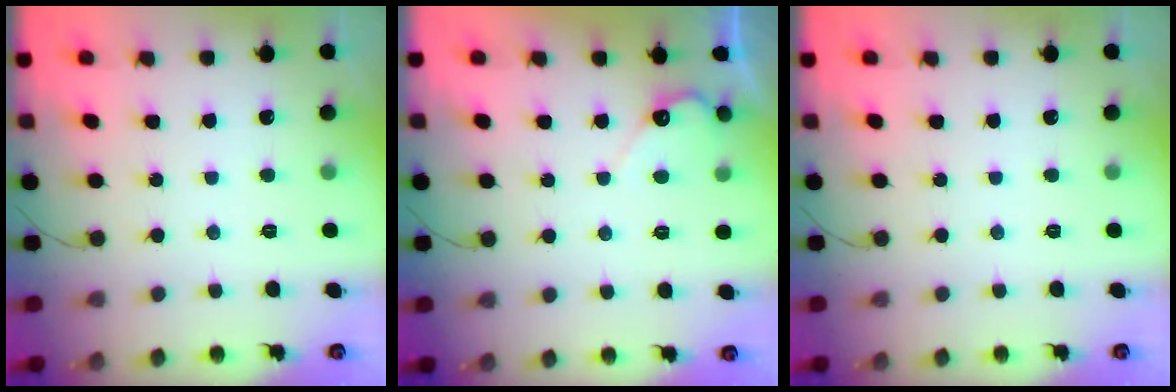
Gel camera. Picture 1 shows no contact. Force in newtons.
{"total": 4.9, "press": 4.9, "slide": 0.3}
{"total": 0.0}